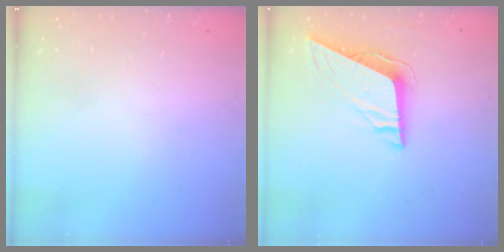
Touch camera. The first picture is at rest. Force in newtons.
{"total": 8.8, "press": 8.7, "slide": 1.4}